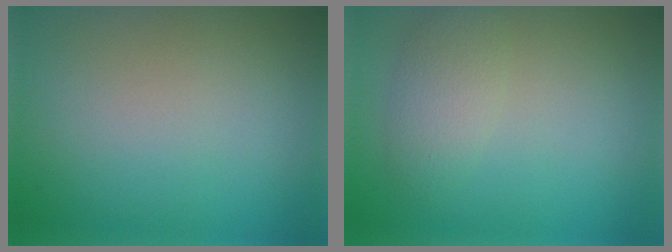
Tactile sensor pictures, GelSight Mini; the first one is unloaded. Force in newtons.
{"total": 2.6, "press": 2.6, "slide": 0.1}